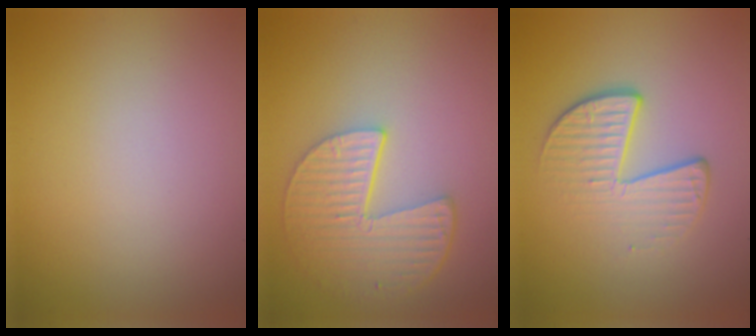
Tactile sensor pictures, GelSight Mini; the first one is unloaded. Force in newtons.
{"total": 5.2, "press": 4.2, "slide": 3.2}
{"total": 4.0, "press": 2.8, "slide": 2.9}